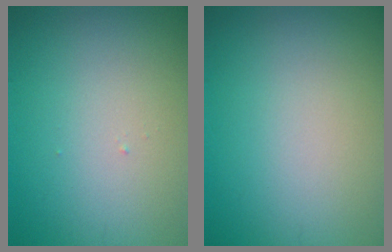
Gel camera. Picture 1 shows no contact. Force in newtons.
{"total": 0.0}